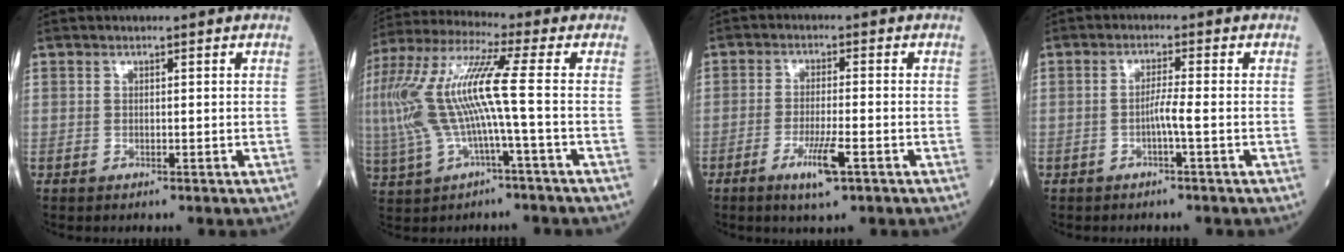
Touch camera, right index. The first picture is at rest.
{"total": 14.5, "force": [-0.7, 1.1, 14.4], "torque": [-0.320, 0.024, -0.015]}
{"total": 5.4, "force": [-2.6, 0.4, 4.7], "torque": [-0.092, -0.009, -0.045]}
{"total": 2.3, "force": [-0.7, -0.5, 2.2], "torque": [-0.040, 0.000, -0.013]}